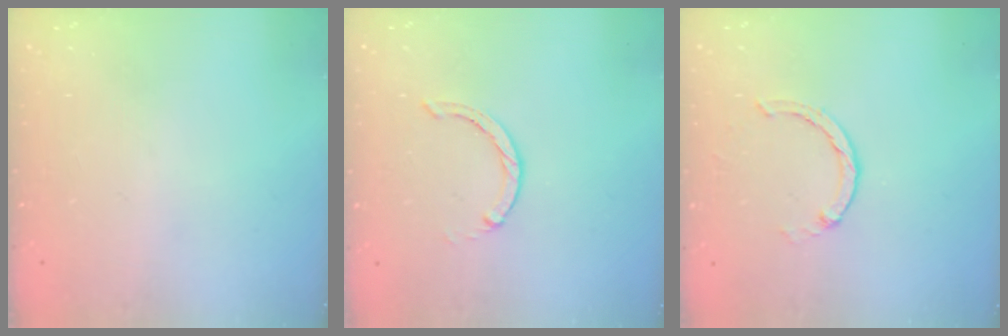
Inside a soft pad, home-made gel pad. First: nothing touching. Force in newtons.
{"total": 0.0}
{"total": 2.0, "press": 2.0, "slide": 0.2}